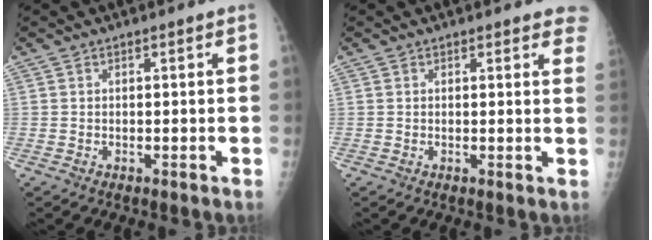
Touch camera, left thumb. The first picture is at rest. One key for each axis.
{"total": 4.1, "fx": 3.5, "fy": 1.4, "fz": 1.7, "tx": 0.009, "ty": -0.011, "tz": 0.025}